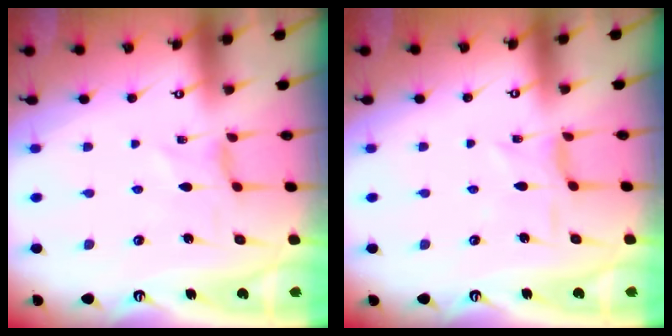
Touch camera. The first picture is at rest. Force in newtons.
{"total": 2.4, "press": 2.4, "slide": 0.6}